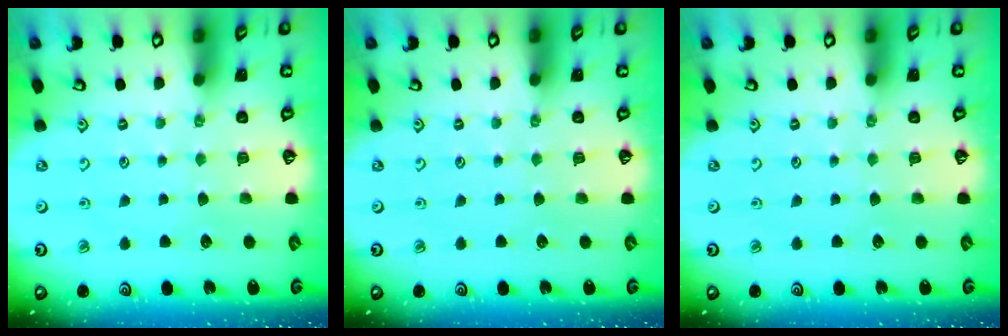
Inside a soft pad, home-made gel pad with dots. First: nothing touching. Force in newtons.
{"total": 0.0}
{"total": 0.0}